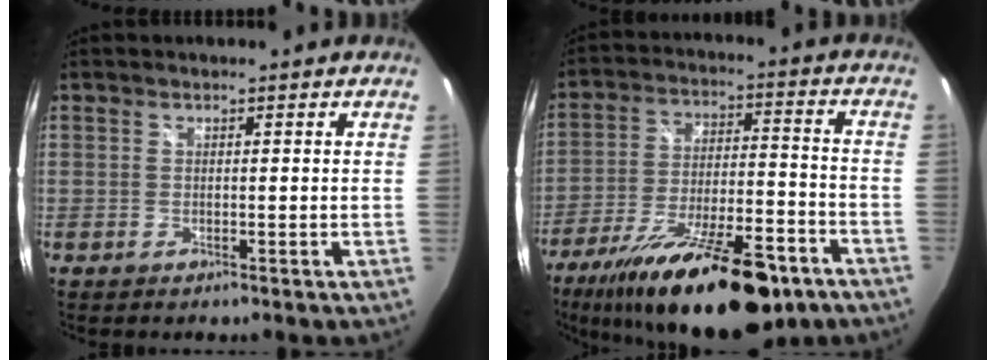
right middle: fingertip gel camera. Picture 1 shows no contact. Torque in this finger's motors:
{"motor_torque": [1.37, -0.77, 0.83, 0.21]}